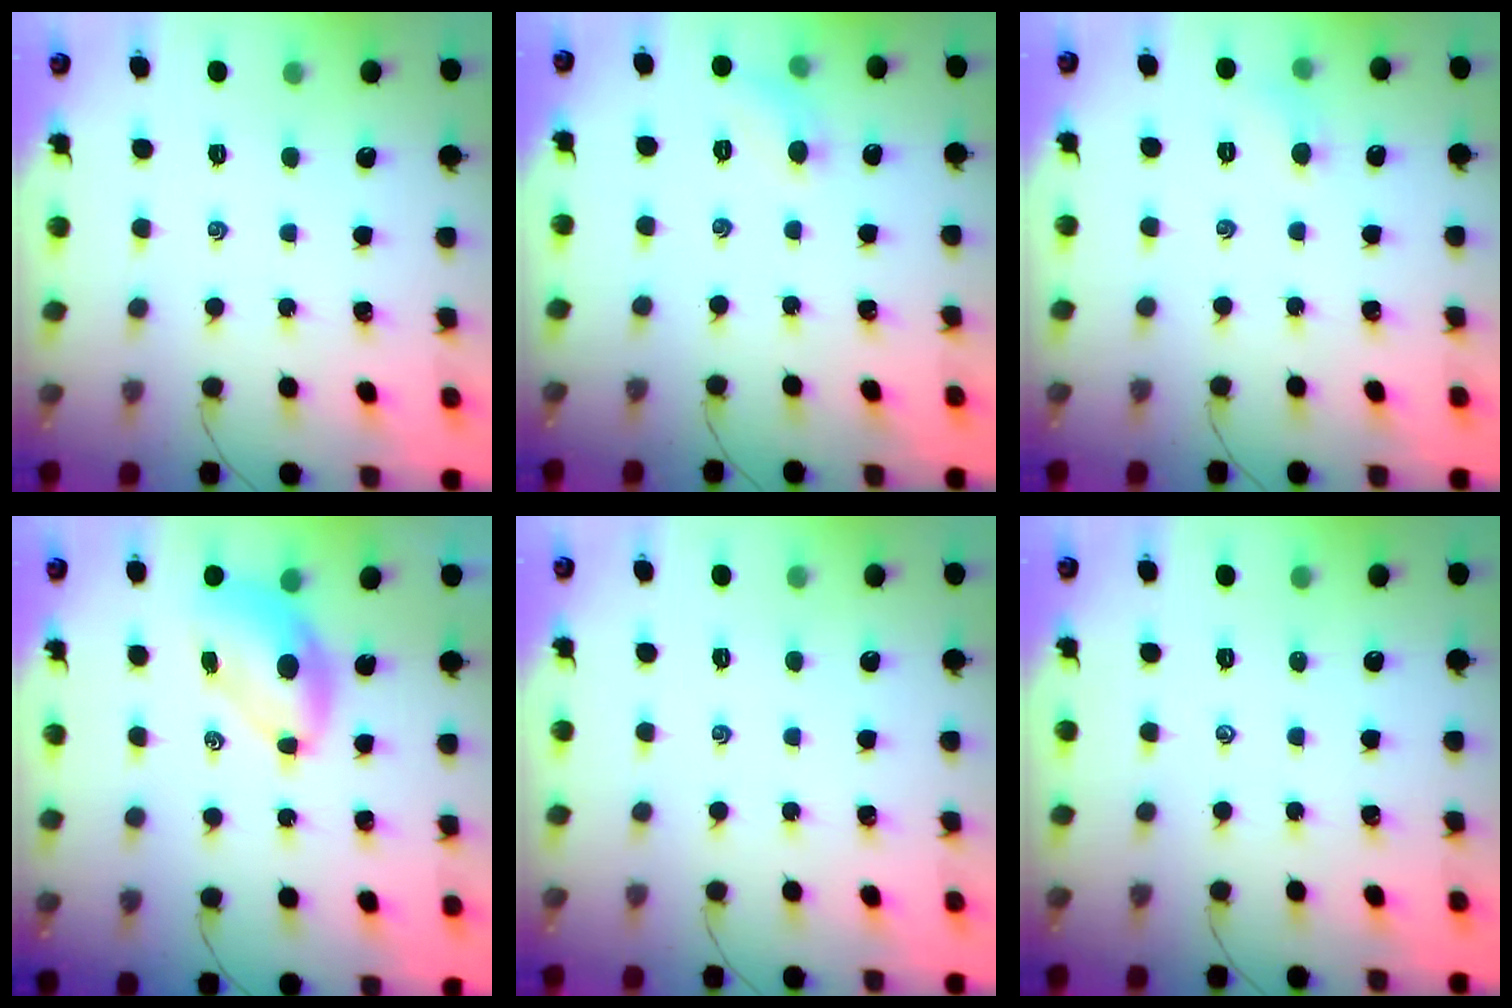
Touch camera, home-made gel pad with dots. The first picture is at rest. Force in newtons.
{"total": 5.5, "press": 5.2, "slide": 1.7}
{"total": 4.9, "press": 4.6, "slide": 1.6}
{"total": 7.3, "press": 7.2, "slide": 1.2}
{"total": 0.0}
{"total": 0.0}